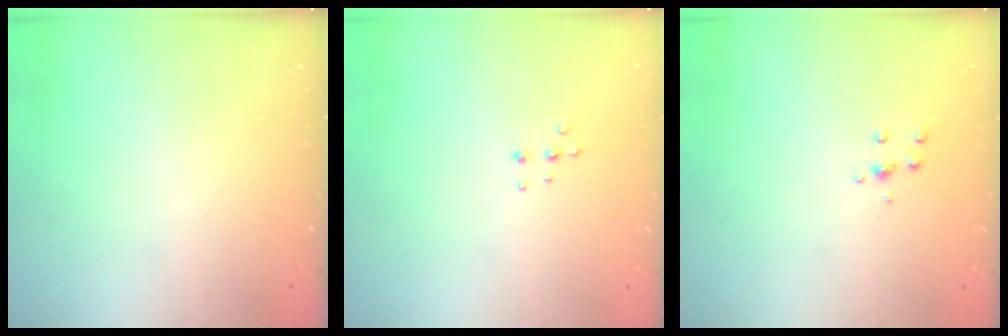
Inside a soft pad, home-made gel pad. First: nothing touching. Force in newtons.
{"total": 4.4, "press": 4.4, "slide": 0.5}
{"total": 4.0, "press": 3.9, "slide": 0.9}